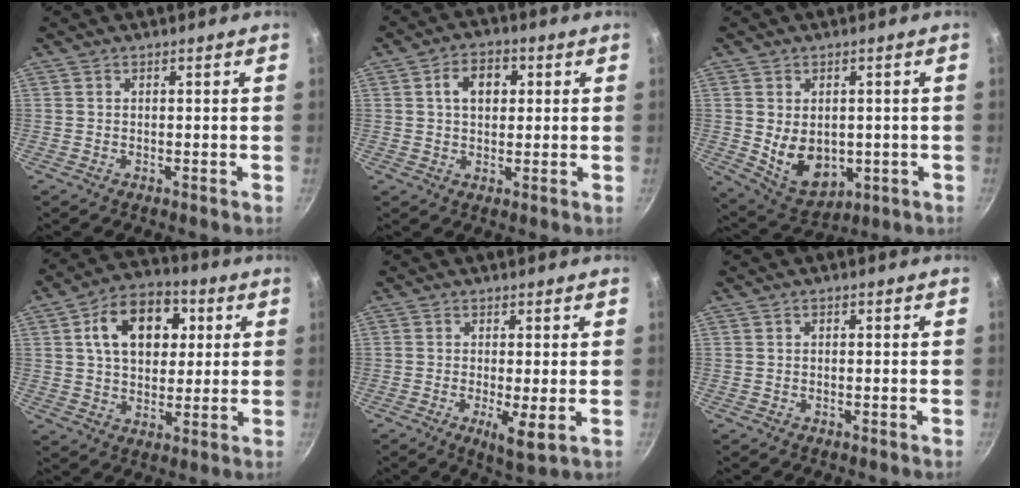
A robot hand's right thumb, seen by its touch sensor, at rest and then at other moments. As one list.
[{"total": 6.8, "force": [1.6, 4.8, 4.6], "torque": [-0.050, 0.009, 0.020]}, {"total": 10.1, "force": [-0.4, 7.4, 6.9], "torque": [-0.094, -0.014, 0.023]}, {"total": 15.4, "force": [4.4, 10.6, 10.3], "torque": [-0.125, 0.009, 0.059]}, {"total": 5.2, "force": [-0.8, 1.0, 5.1], "torque": [-0.090, -0.016, -0.009]}, {"total": 0.7, "force": [0.1, 0.6, 0.4], "torque": [-0.006, 0.006, 0.002]}]